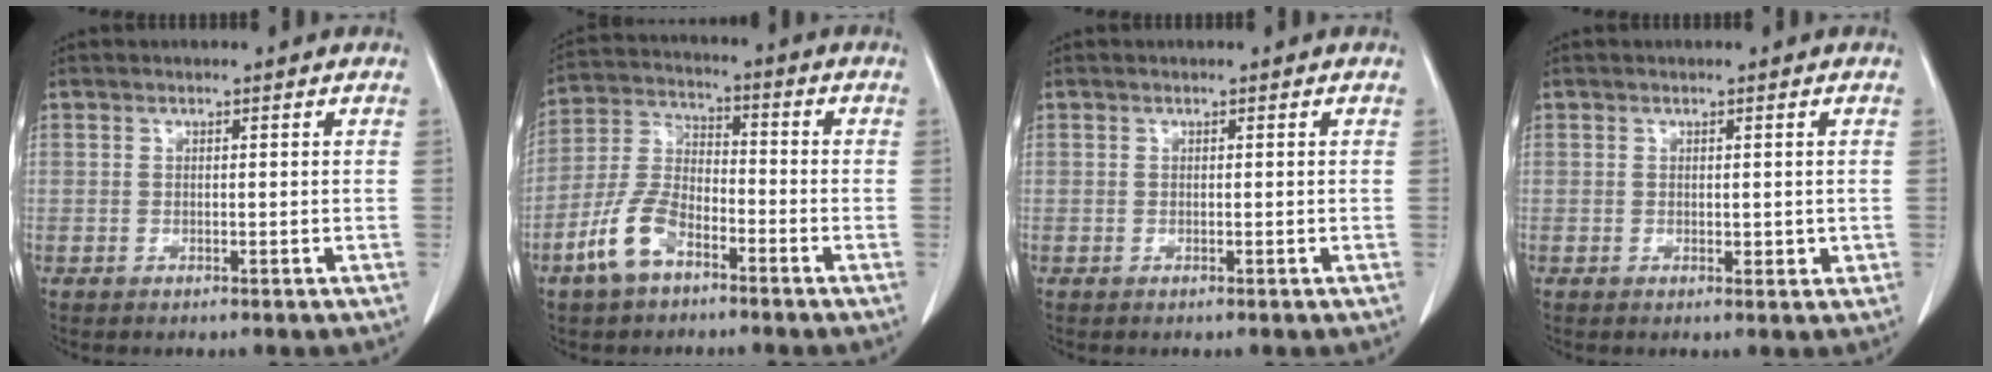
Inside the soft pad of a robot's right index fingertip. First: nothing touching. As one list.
[{"total": 9.1, "force": [-5.2, 4.4, 6.0], "torque": [-0.143, 0.009, -0.105]}, {"total": 0.0}, {"total": 1.3, "force": [0.1, 0.7, 1.1], "torque": [-0.018, -0.005, 0.004]}]